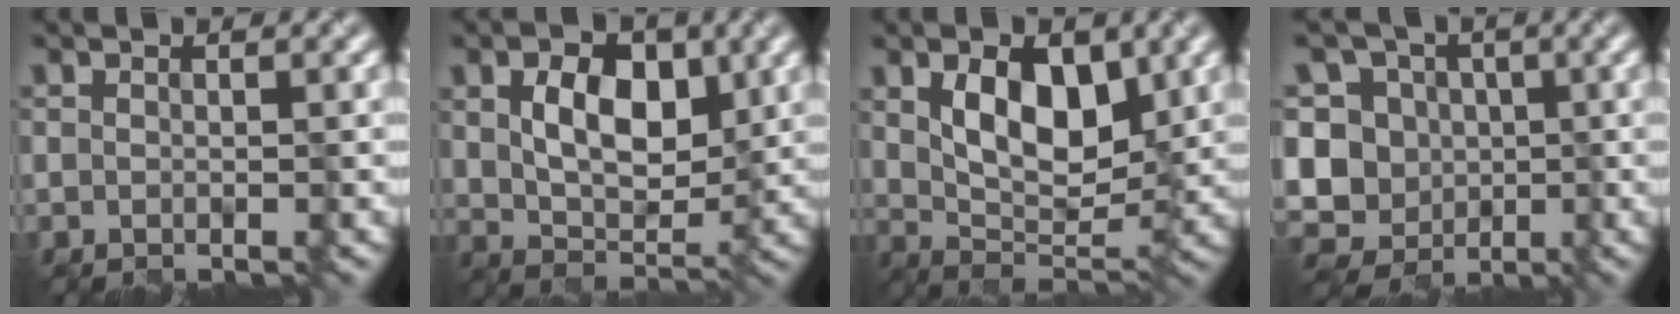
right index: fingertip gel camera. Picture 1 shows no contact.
{"total": 5.7, "force": [2.0, 3.6, 3.9], "torque": [-0.067, -0.004, 0.033]}
{"total": 6.2, "force": [2.2, 3.4, 4.7], "torque": [-0.076, -0.005, 0.039]}
{"total": 12.4, "force": [-0.4, 11.7, 4.0], "torque": [-0.103, 0.025, -0.037]}